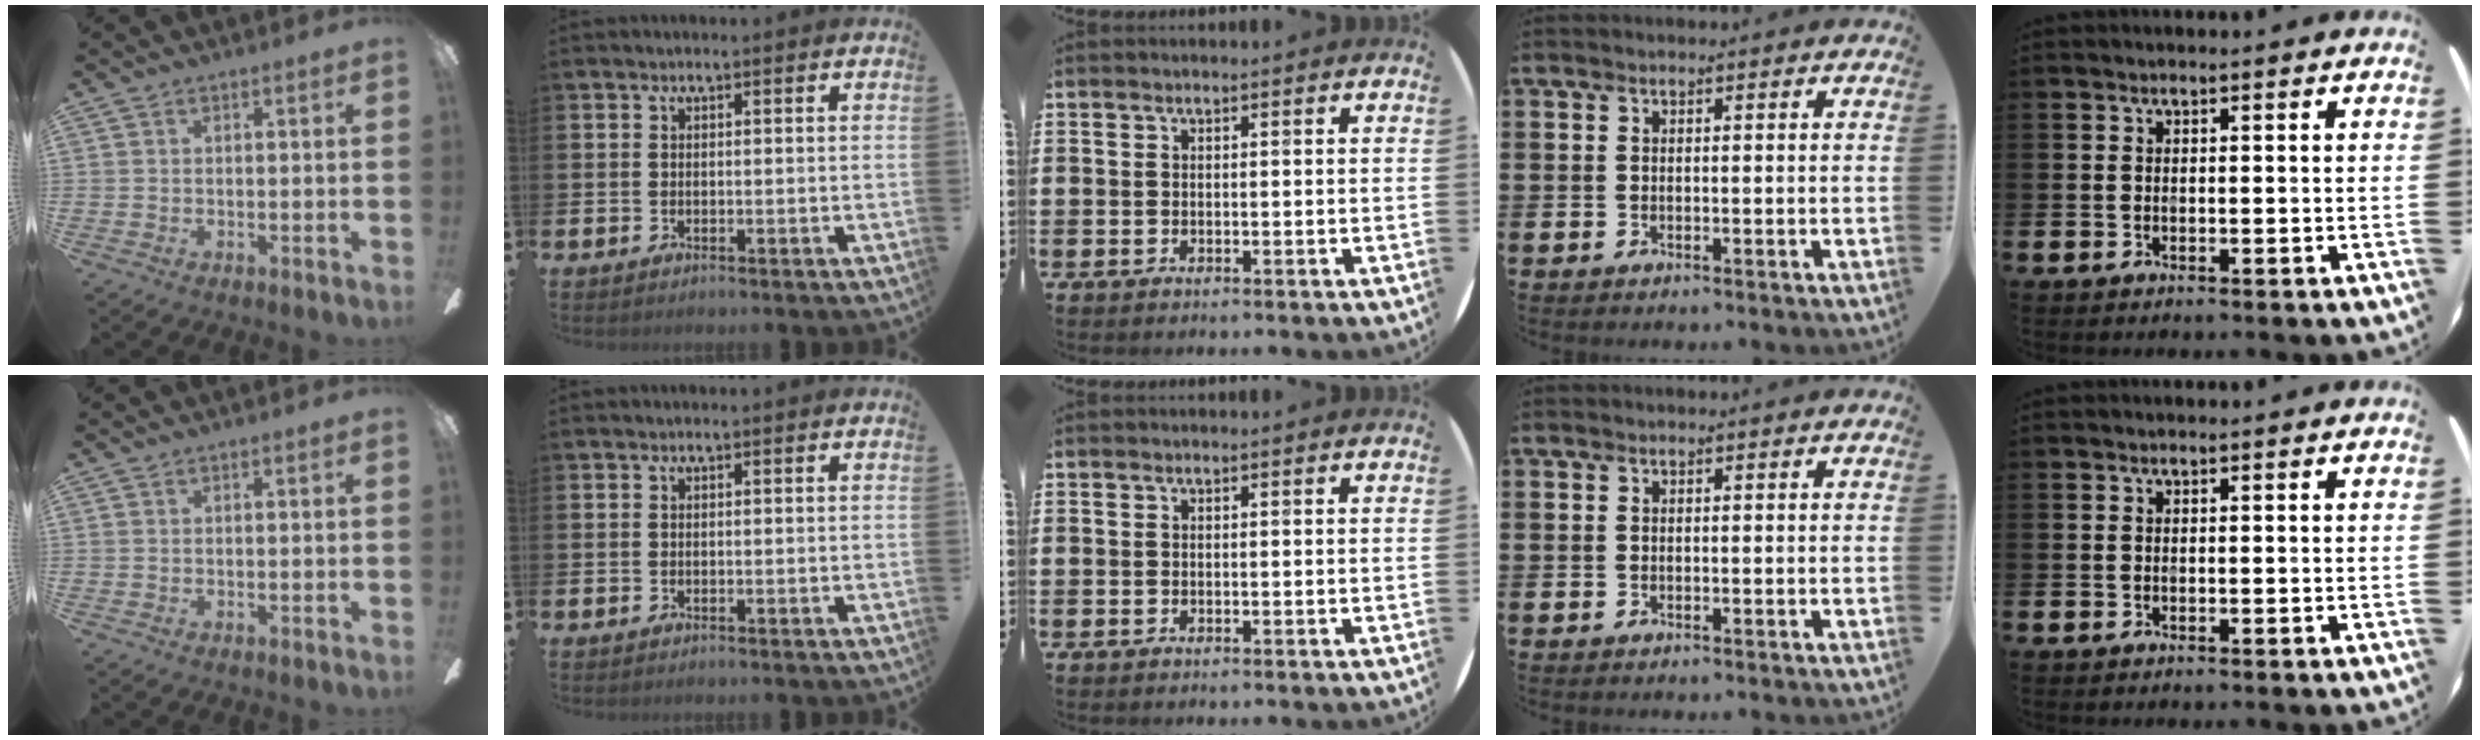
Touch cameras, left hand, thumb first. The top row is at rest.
{}